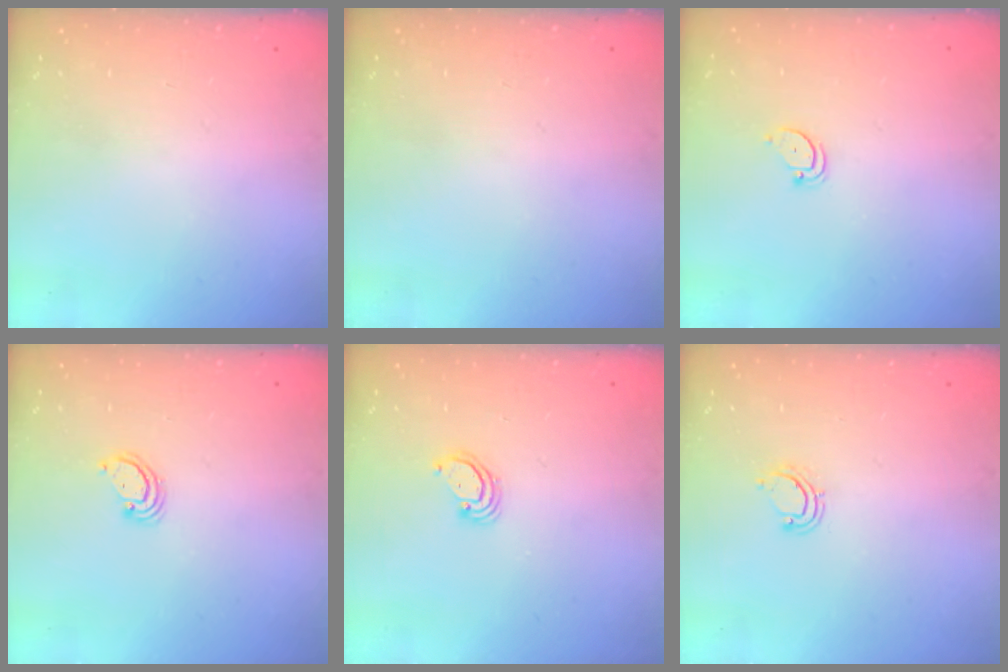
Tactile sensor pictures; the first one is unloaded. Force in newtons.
{"total": 0.0}
{"total": 2.6, "press": 2.6, "slide": 0.0}
{"total": 2.3, "press": 2.3, "slide": 0.2}
{"total": 3.1, "press": 3.1, "slide": 0.3}
{"total": 4.6, "press": 4.6, "slide": 0.3}